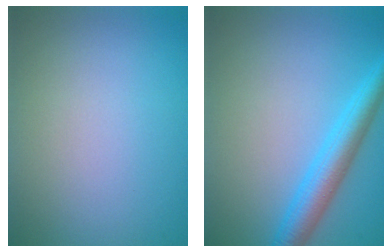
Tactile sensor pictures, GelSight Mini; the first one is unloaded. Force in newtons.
{"total": 4.5, "press": 4.5, "slide": 0.2}